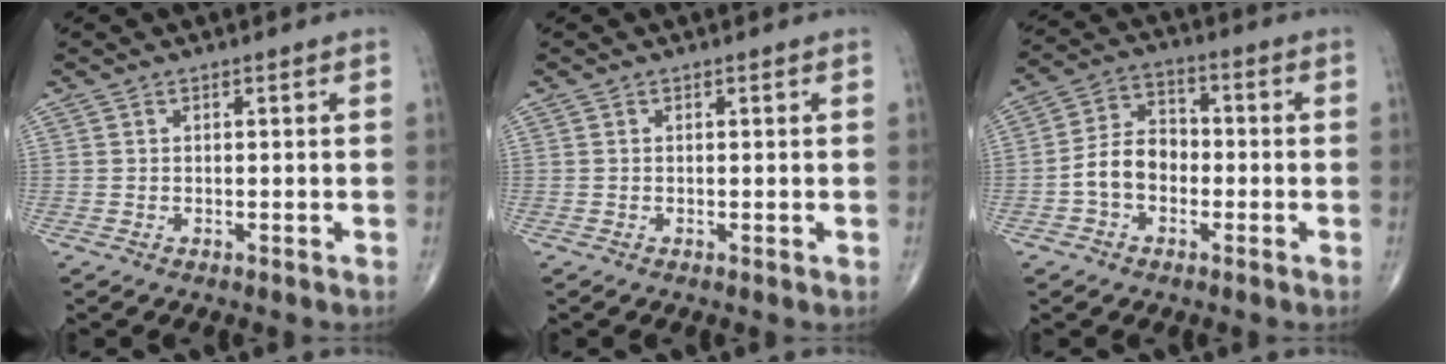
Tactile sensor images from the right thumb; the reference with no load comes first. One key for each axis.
{"total": 0.0}
{"total": 8.2, "fx": -2.1, "fy": 6.0, "fz": 5.3, "tx": -0.079, "ty": 0.033, "tz": -0.051}